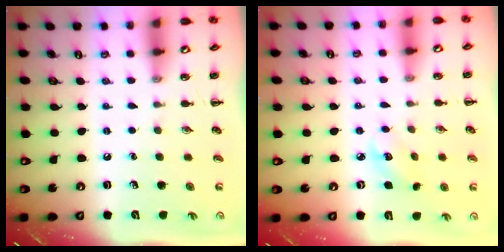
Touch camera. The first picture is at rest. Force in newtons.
{"total": 4.7, "press": 4.6, "slide": 1.1}